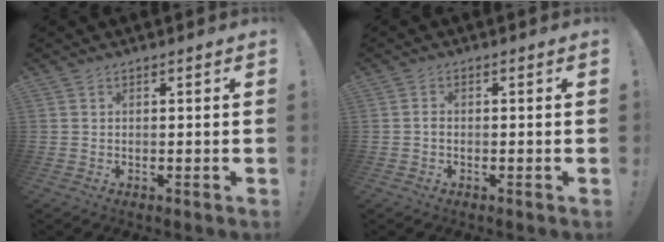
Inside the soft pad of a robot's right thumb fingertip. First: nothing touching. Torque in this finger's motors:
{"motor_torque": [0.32, -0.10, 0.09, -0.06, 0.00]}